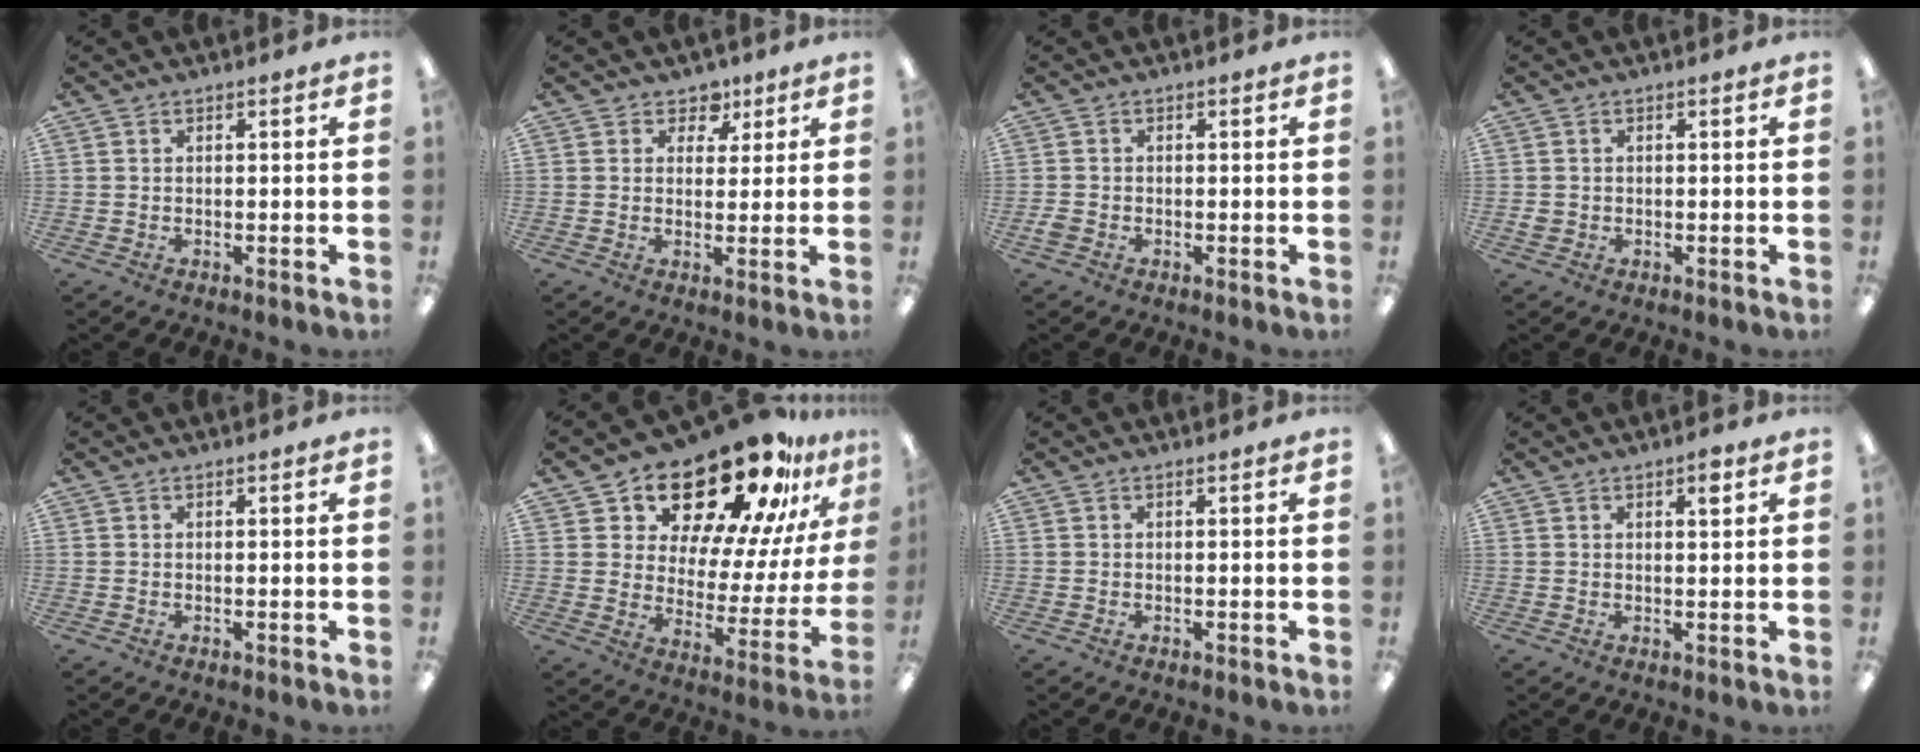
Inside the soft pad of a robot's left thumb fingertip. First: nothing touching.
{"total": 4.9, "force": [3.0, 3.7, 1.4], "torque": [-0.010, -0.013, 0.049]}
{"total": 1.7, "force": [-0.8, 1.3, 0.7], "torque": [-0.011, 0.003, -0.015]}
{"total": 1.4, "force": [-0.1, 1.3, 0.4], "torque": [-0.007, 0.005, -0.004]}
{"total": 0.0}
{"total": 23.6, "force": [19.1, 9.1, 10.5], "torque": [-0.153, -0.148, 0.326]}
{"total": 0.0}
{"total": 2.9, "force": [1.8, 1.0, 2.1], "torque": [-0.021, -0.007, 0.025]}